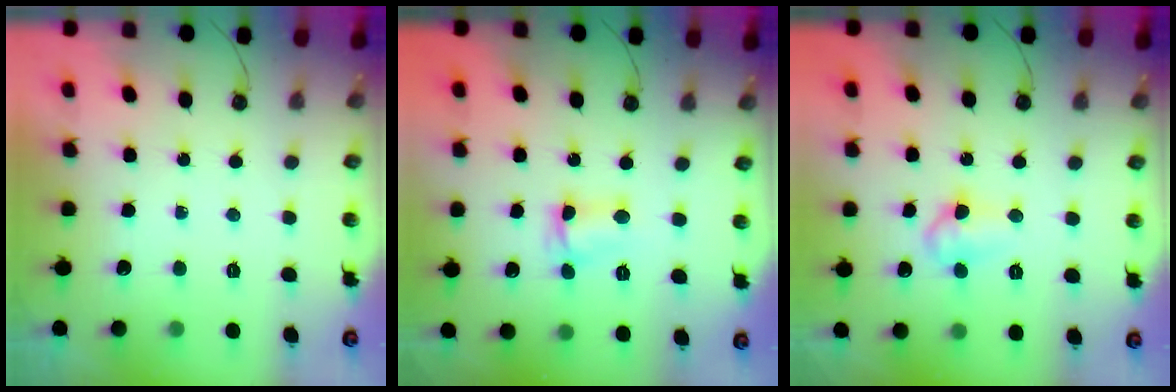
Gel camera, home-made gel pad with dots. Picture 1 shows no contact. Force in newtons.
{"total": 5.1, "press": 3.8, "slide": 3.4}
{"total": 6.9, "press": 6.8, "slide": 1.2}